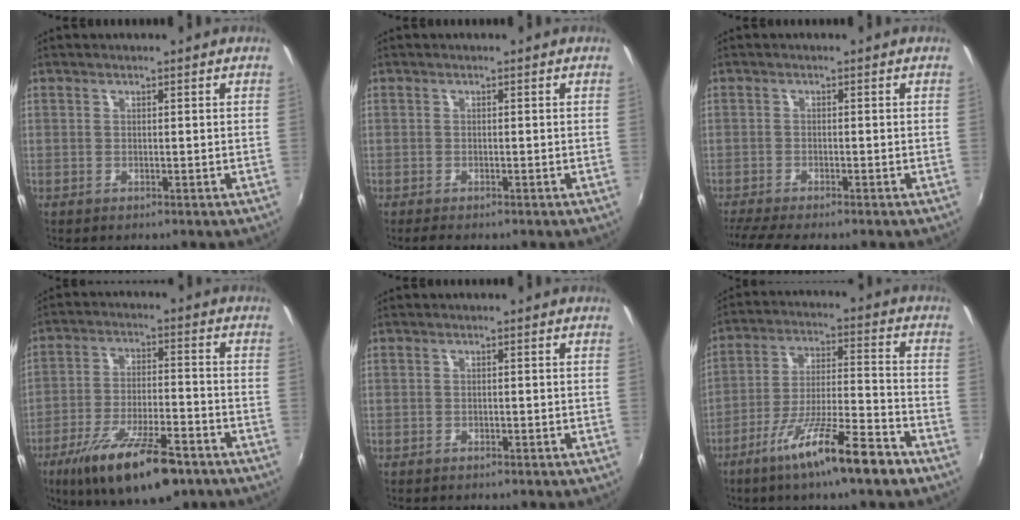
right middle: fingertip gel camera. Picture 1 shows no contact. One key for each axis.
{"total": 1.8, "fx": -1.5, "fy": 0.4, "fz": 0.9, "tx": -0.019, "ty": -0.010, "tz": -0.026}
{"total": 5.9, "fx": -5.1, "fy": 0.2, "fz": 3.0, "tx": -0.077, "ty": -0.025, "tz": -0.089}
{"total": 17.3, "fx": -11.1, "fy": 5.3, "fz": 12.2, "tx": -0.227, "ty": -0.031, "tz": -0.180}
{"total": 1.0, "fx": -0.8, "fy": 0.4, "fz": 0.4, "tx": -0.009, "ty": -0.002, "tz": -0.014}
{"total": 14.2, "fx": -9.4, "fy": 1.3, "fz": 10.6, "tx": -0.202, "ty": -0.018, "tz": -0.162}